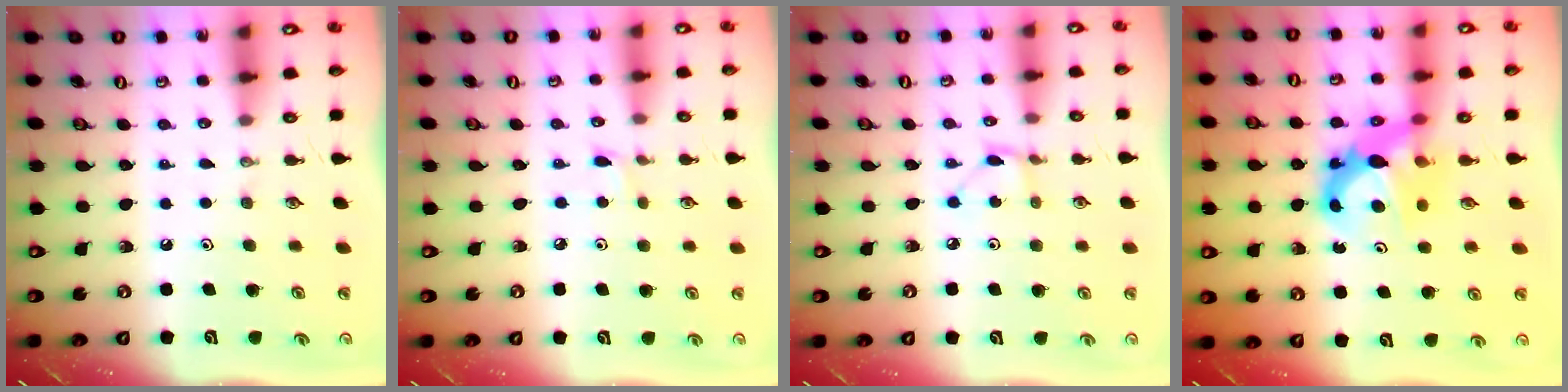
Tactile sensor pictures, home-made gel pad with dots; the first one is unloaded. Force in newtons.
{"total": 1.4, "press": 1.4, "slide": 0.2}
{"total": 2.1, "press": 2.0, "slide": 0.2}
{"total": 8.2, "press": 8.2, "slide": 0.5}